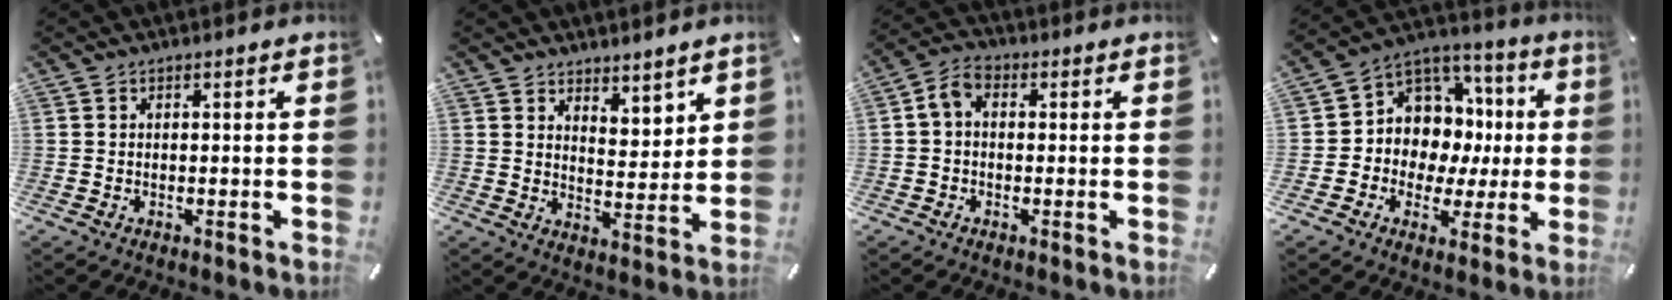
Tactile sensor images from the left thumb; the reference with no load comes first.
{"total": 5.5, "force": [4.8, 2.7, -0.4], "torque": [0.009, -0.042, 0.088]}
{"total": 4.5, "force": [-0.1, 3.0, 3.3], "torque": [-0.077, 0.008, -0.006]}
{"total": 10.1, "force": [0.8, 9.9, 2.2], "torque": [-0.037, -0.032, 0.028]}